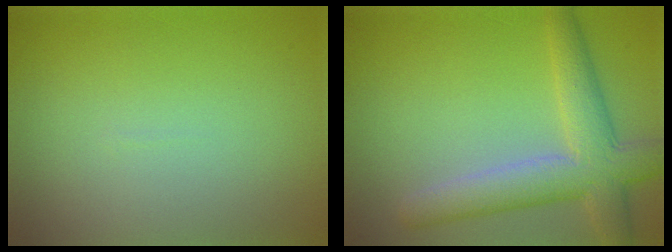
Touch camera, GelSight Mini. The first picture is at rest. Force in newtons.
{"total": 5.8, "press": 5.8, "slide": 0.3}